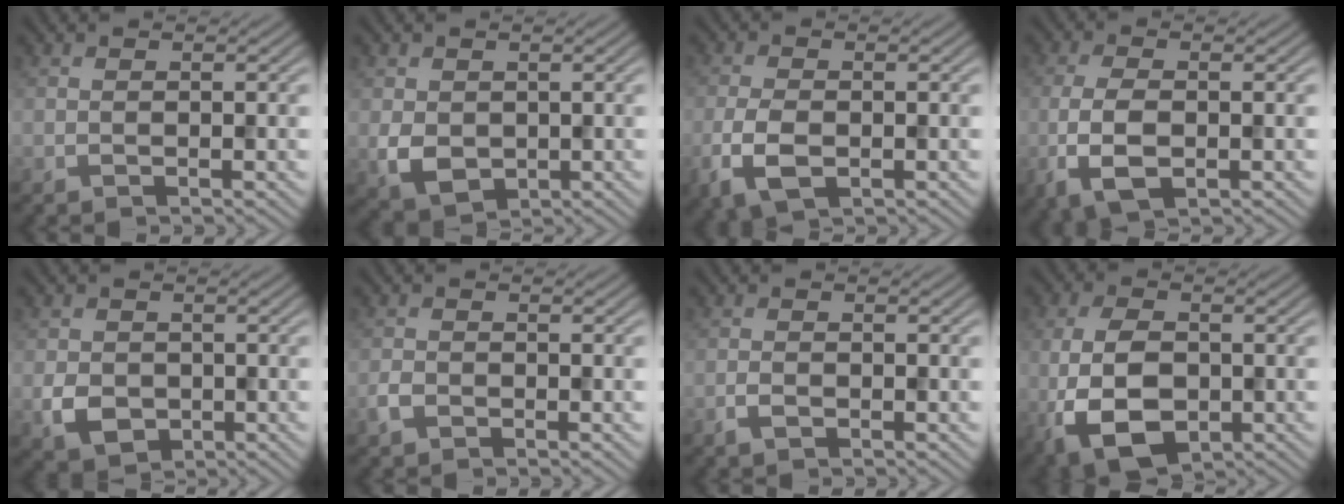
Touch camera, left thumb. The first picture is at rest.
{"total": 4.2, "force": [0.0, 3.3, 2.5], "torque": [-0.069, -0.011, 0.004]}
{"total": 5.1, "force": [-1.8, 2.8, 3.8], "torque": [-0.091, -0.008, -0.039]}
{"total": 5.8, "force": [-1.5, 2.9, 4.8], "torque": [-0.118, -0.008, -0.030]}
{"total": 4.0, "force": [-1.0, 3.3, 2.0], "torque": [-0.046, -0.010, -0.020]}
{"total": 1.8, "force": [-1.1, 1.2, 0.8], "torque": [-0.019, 0.000, -0.026]}
{"total": 1.5, "force": [-0.9, 0.7, 1.0], "torque": [-0.020, -0.001, -0.019]}
{"total": 9.8, "force": [-2.4, 6.0, 7.3], "torque": [-0.174, -0.017, -0.048]}